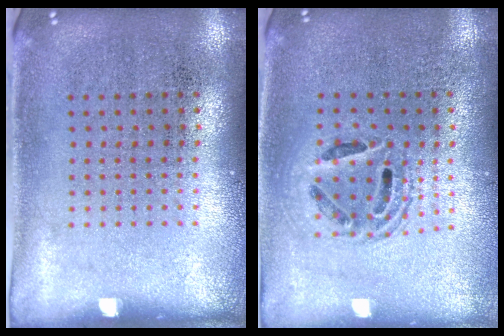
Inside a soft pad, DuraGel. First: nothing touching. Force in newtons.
{"total": 1.3, "press": 1.2, "slide": 0.5}